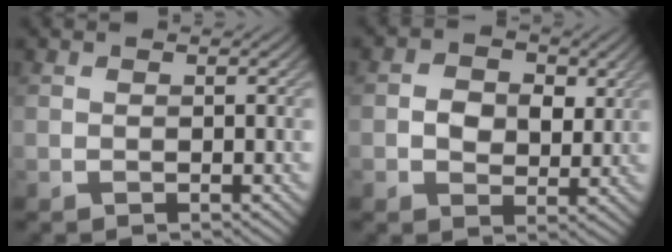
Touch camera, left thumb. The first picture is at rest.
{"total": 4.1, "force": [0.6, 3.2, 2.4], "torque": [-0.047, -0.001, -0.001]}